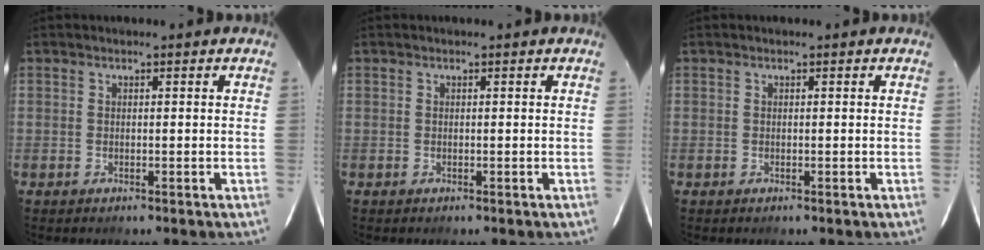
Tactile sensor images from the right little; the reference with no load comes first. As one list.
[{"total": 0.0}, {"total": 0.0}]